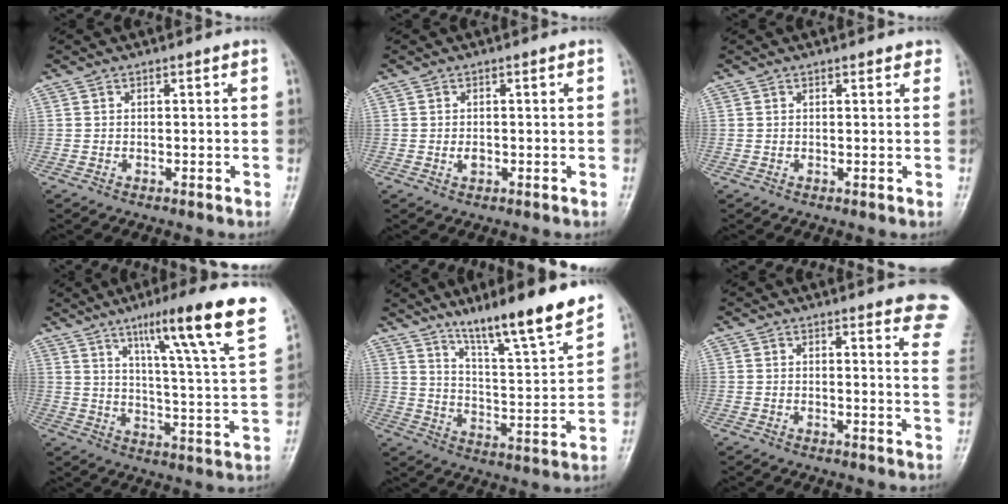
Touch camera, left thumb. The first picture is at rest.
{"total": 1.5, "force": [-0.3, 0.9, 1.1], "torque": [-0.016, 0.004, -0.002]}
{"total": 1.5, "force": [1.2, 0.6, 0.7], "torque": [0.002, -0.001, 0.009]}
{"total": 20.9, "force": [12.4, 1.4, 16.8], "torque": [-0.223, -0.047, 0.175]}
{"total": 16.1, "force": [12.3, 1.4, 10.4], "torque": [-0.148, -0.076, 0.205]}
{"total": 12.5, "force": [10.0, 2.7, 7.0], "torque": [-0.047, -0.041, 0.093]}